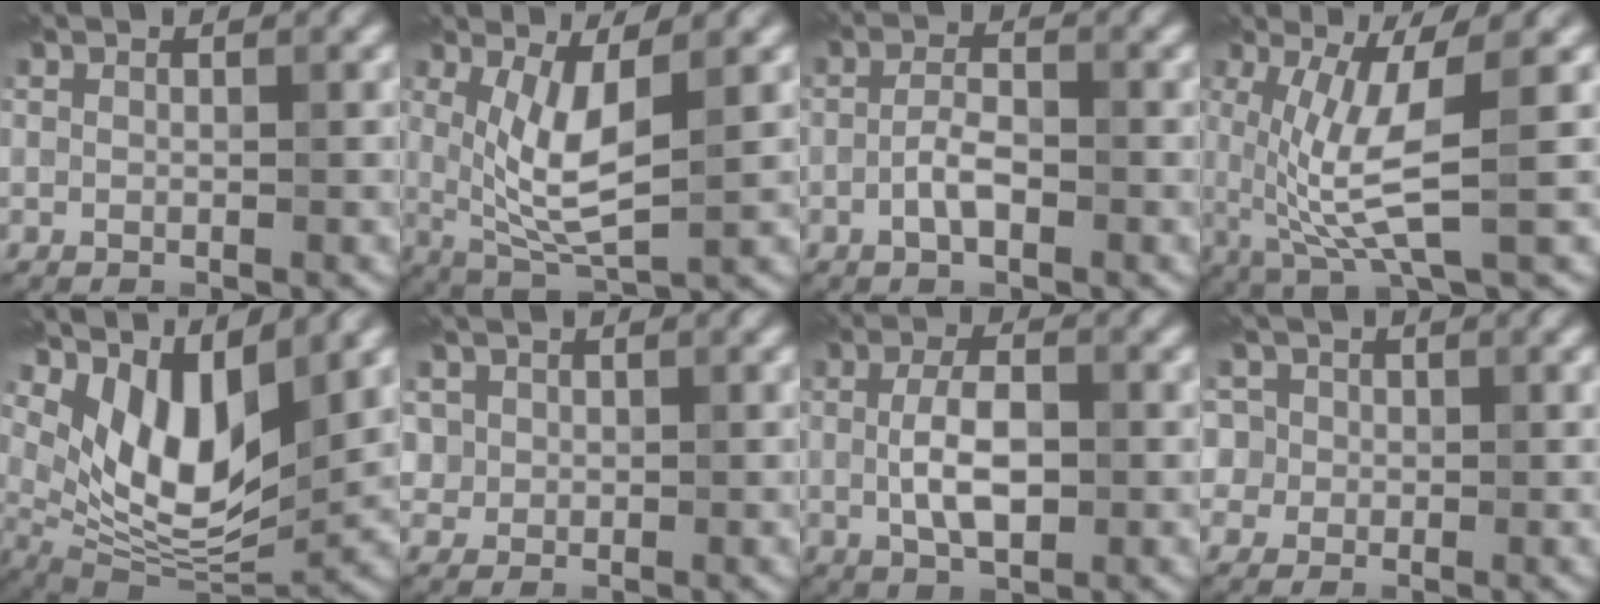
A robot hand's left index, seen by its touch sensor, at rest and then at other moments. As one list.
[{"total": 5.1, "force": [0.8, 1.4, 4.8], "torque": [-0.100, -0.016, 0.022]}, {"total": 2.4, "force": [-1.0, 0.9, 1.9], "torque": [-0.039, 0.006, -0.026]}, {"total": 6.5, "force": [0.2, 1.4, 6.4], "torque": [-0.137, -0.011, 0.010]}, {"total": 9.1, "force": [3.7, 4.3, 7.2], "torque": [-0.134, -0.020, 0.070]}, {"total": 1.6, "force": [0.7, 1.5, 0.0], "torque": [0.002, -0.001, 0.024]}, {"total": 4.3, "force": [-0.1, 2.0, 3.8], "torque": [-0.079, 0.002, -0.003]}, {"total": 4.1, "force": [1.2, 3.8, 1.1], "torque": [-0.004, 0.031, 0.002]}]